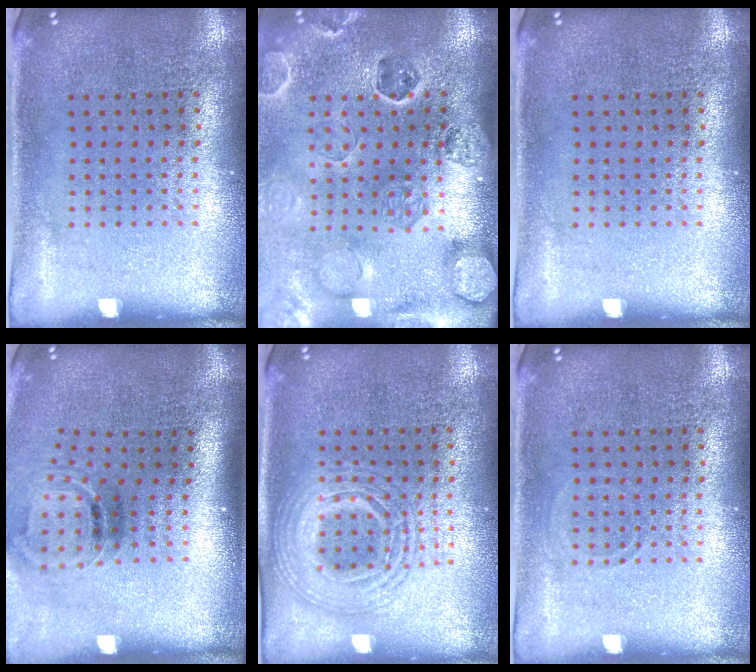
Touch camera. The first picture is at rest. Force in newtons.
{"total": 2.7, "press": 2.7, "slide": 0.3}
{"total": 0.0}
{"total": 1.5, "press": 1.0, "slide": 1.1}
{"total": 2.6, "press": 2.6, "slide": 0.2}
{"total": 0.6, "press": 0.5, "slide": 0.2}